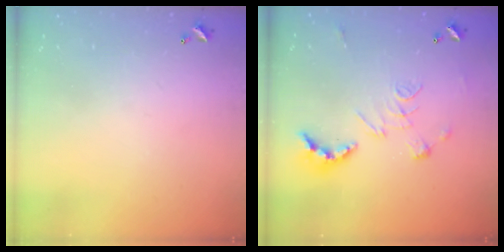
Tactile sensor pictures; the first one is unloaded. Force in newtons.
{"total": 2.5, "press": 2.0, "slide": 1.5}